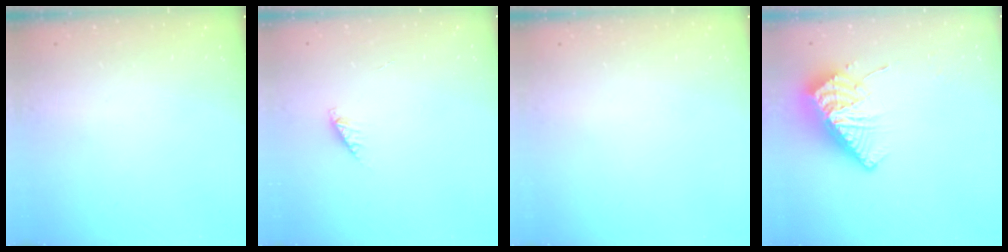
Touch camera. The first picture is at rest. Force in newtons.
{"total": 3.3, "press": 3.2, "slide": 0.5}
{"total": 0.0}
{"total": 11.1, "press": 11.1, "slide": 0.8}